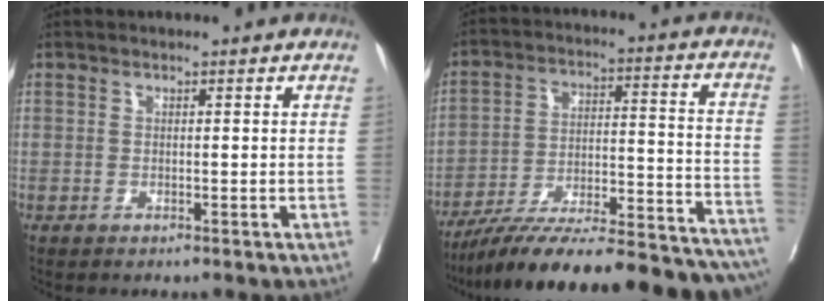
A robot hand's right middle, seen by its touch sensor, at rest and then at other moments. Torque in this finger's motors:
{"motor_torque": [1.05, -1.09, 0.40, 0.19]}